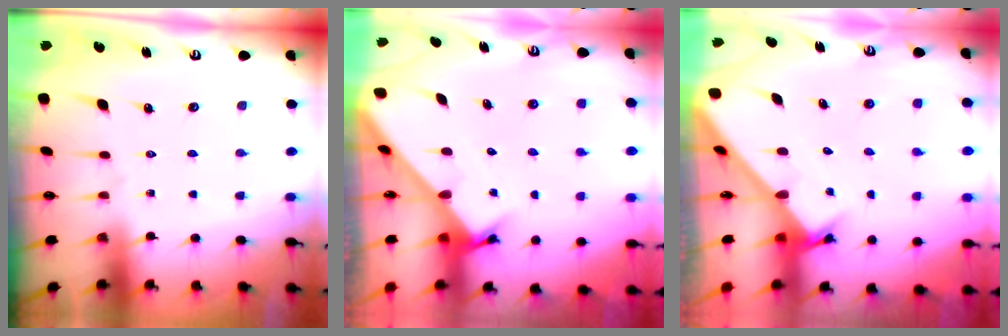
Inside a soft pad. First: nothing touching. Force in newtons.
{"total": 2.4, "press": 2.4, "slide": 0.0}
{"total": 2.7, "press": 2.7, "slide": 0.3}